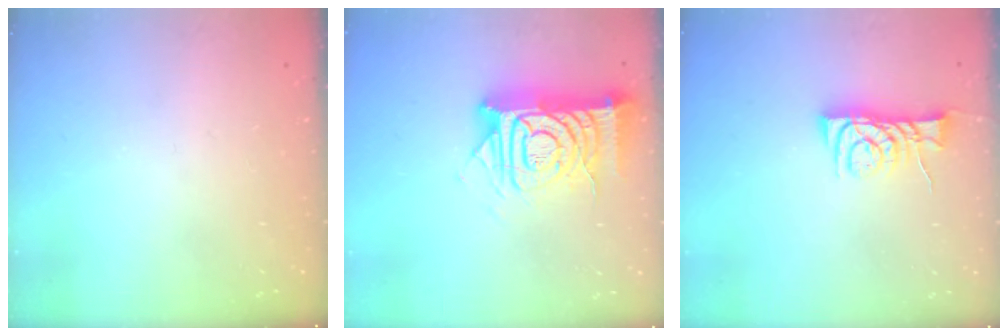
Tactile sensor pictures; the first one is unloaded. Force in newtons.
{"total": 16.5, "press": 16.5, "slide": 1.5}
{"total": 7.7, "press": 7.7, "slide": 0.1}